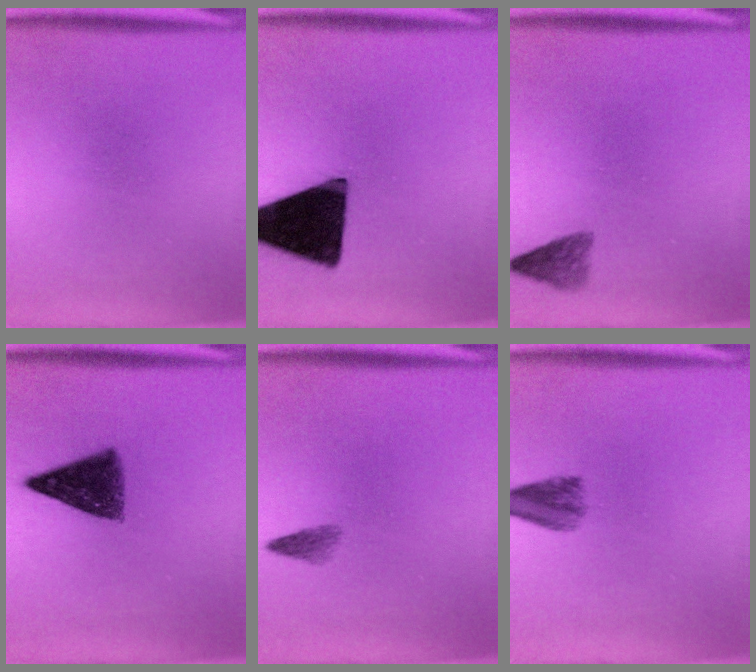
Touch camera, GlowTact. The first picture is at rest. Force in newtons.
{"total": 18.3}
{"total": 2.3}
{"total": 8.4}
{"total": 1.5}
{"total": 4.1}